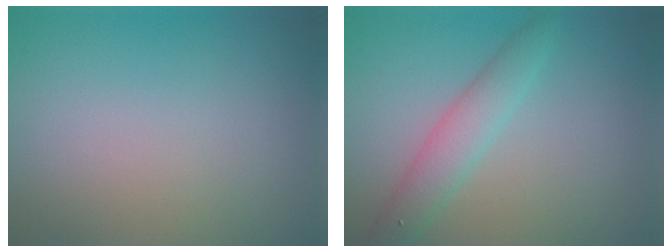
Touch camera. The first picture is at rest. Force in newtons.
{"total": 3.0, "press": 3.0, "slide": 0.1}